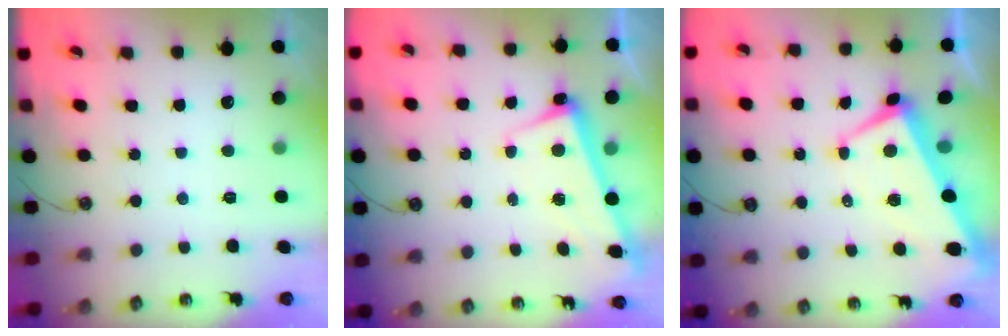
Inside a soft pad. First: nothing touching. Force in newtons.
{"total": 2.7, "press": 2.5, "slide": 1.0}
{"total": 1.4, "press": 1.1, "slide": 0.8}